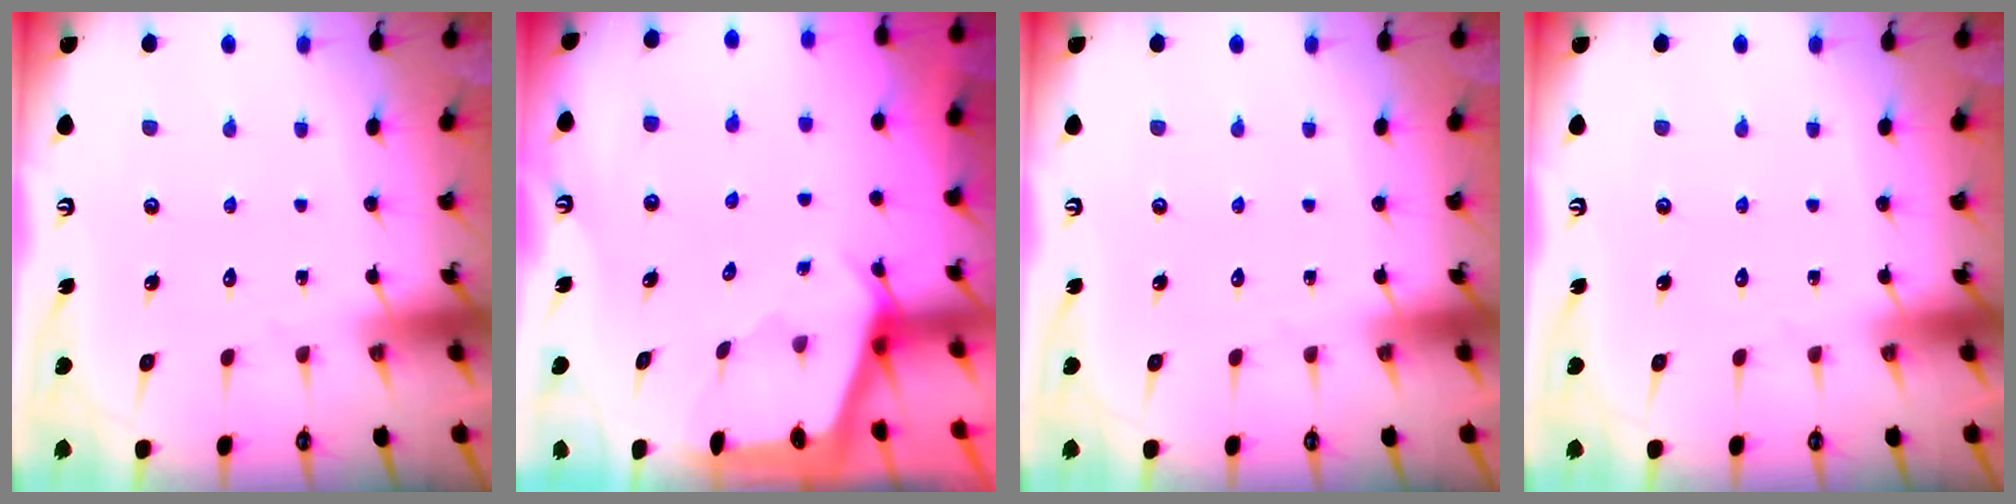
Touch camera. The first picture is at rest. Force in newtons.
{"total": 2.2, "press": 2.2, "slide": 0.3}
{"total": 0.0}
{"total": 0.0}